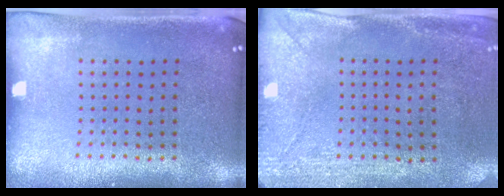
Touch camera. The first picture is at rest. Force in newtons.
{"total": 2.9, "press": 2.3, "slide": 1.8}